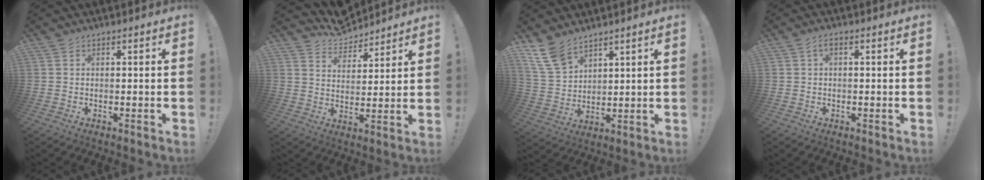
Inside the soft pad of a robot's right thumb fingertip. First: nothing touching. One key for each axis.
{"total": 7.8, "fx": 7.1, "fy": 3.2, "fz": 0.8, "tx": -0.032, "ty": -0.058, "tz": 0.137}
{"total": 10.5, "fx": 7.8, "fy": 5.4, "fz": 4.5, "tx": -0.092, "ty": -0.039, "tz": 0.157}
{"total": 1.6, "fx": -0.3, "fy": 0.3, "fz": 1.6, "tx": -0.037, "ty": 0.006, "tz": -0.005}